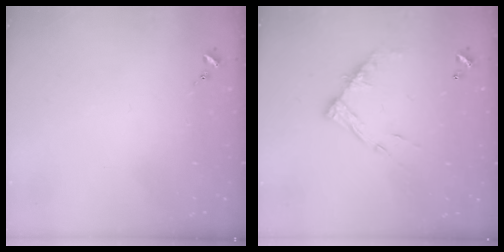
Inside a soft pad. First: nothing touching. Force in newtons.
{"total": 12.1, "press": 12.1, "slide": 1.1}